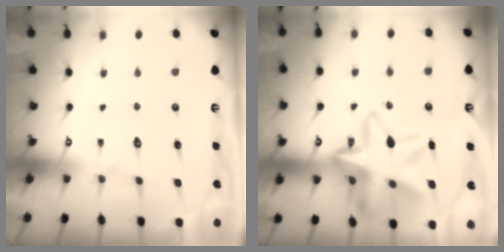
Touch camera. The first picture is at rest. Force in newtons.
{"total": 17.9, "press": 17.8, "slide": 2.0}